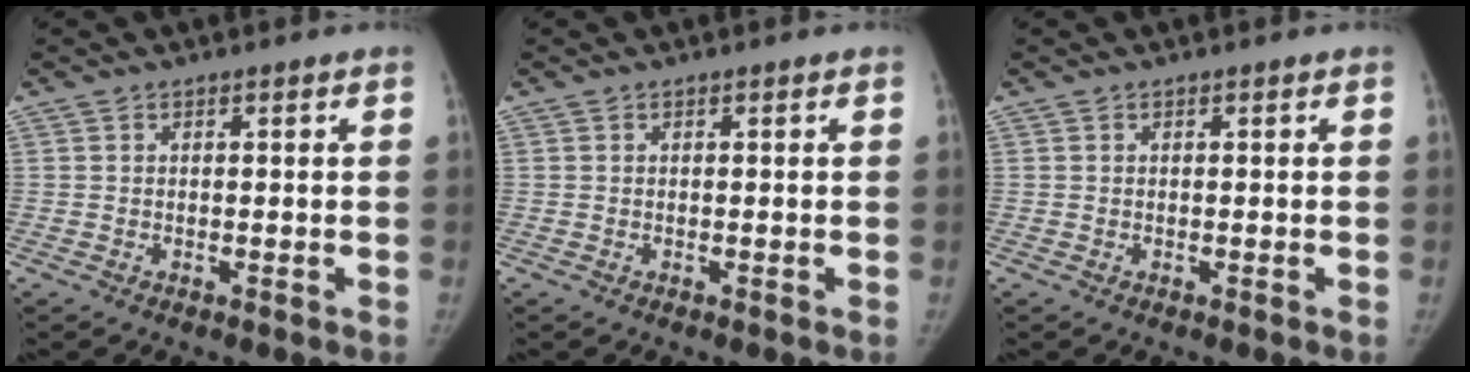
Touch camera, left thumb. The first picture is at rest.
{"total": 0.0}
{"total": 0.0}